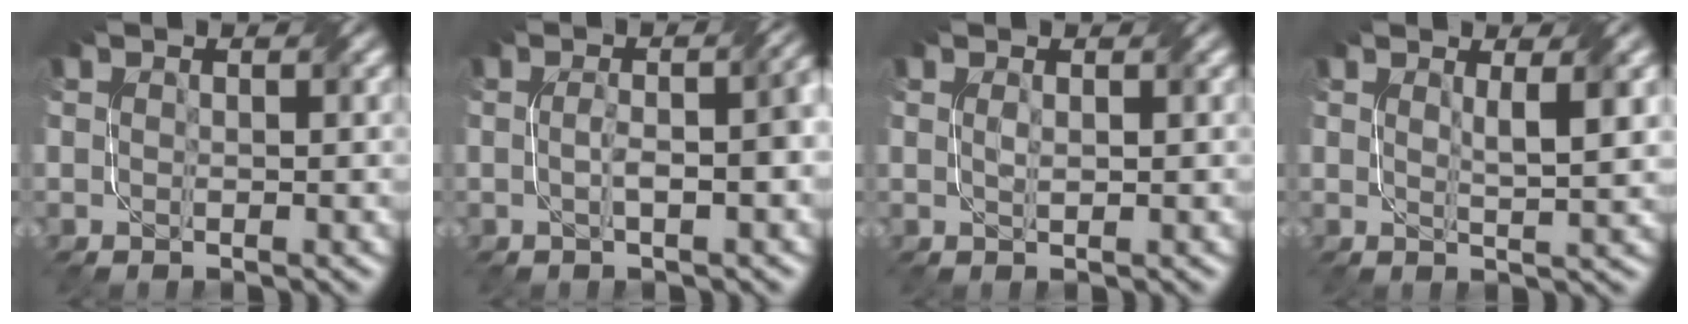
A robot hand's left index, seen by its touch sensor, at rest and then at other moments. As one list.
[{"total": 4.0, "force": [-0.3, 1.2, 3.9], "torque": [-0.042, 0.014, -0.008]}, {"total": 0.7, "force": [0.3, 0.1, 0.6], "torque": [-0.012, 0.001, 0.006]}, {"total": 2.8, "force": [1.1, 0.5, 2.5], "torque": [-0.031, -0.004, 0.017]}]